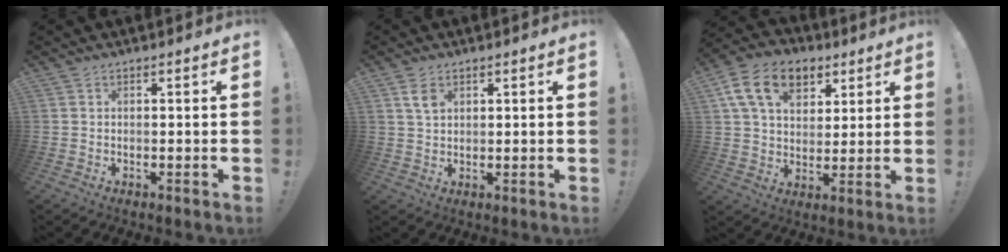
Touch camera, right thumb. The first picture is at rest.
{"total": 3.9, "force": [1.9, 2.4, 2.3], "torque": [-0.038, -0.004, 0.036]}
{"total": 15.8, "force": [7.4, 10.7, 8.9], "torque": [-0.149, -0.021, 0.141]}